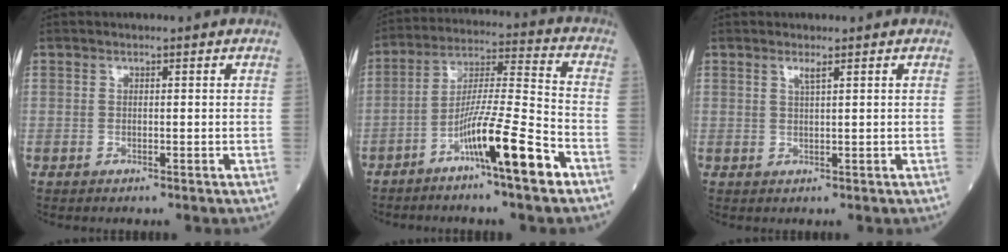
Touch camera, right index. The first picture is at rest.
{"total": 12.2, "force": [-6.7, -0.4, 10.1], "torque": [-0.176, -0.004, -0.124]}
{"total": 1.2, "force": [0.8, -0.2, 0.9], "torque": [-0.021, -0.004, 0.016]}